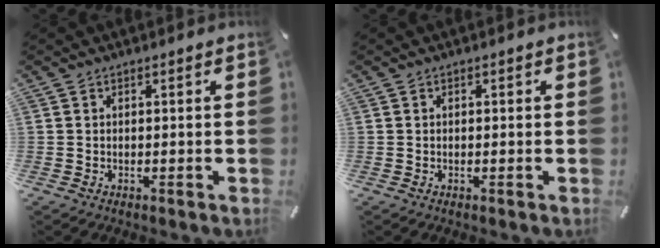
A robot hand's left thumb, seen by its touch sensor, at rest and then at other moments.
{"total": 0.0}